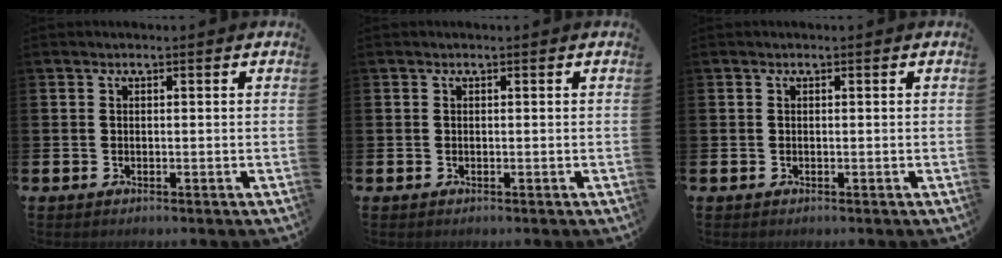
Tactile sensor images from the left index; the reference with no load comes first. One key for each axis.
{"total": 0.0}
{"total": 0.0}